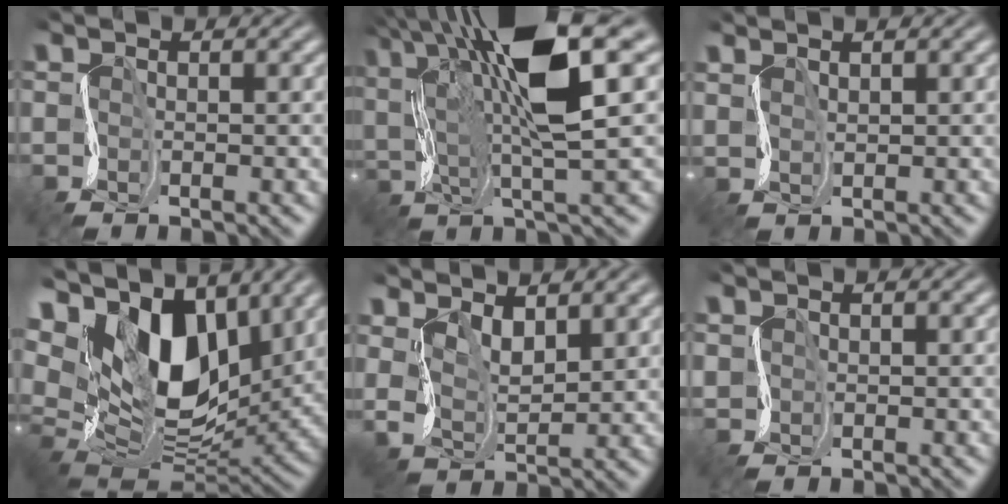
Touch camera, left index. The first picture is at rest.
{"total": 11.8, "force": [5.0, 2.7, 10.3], "torque": [-0.174, 0.023, 0.087]}
{"total": 1.8, "force": [1.8, 0.1, -0.2], "torque": [0.005, 0.003, 0.039]}
{"total": 15.0, "force": [7.8, 8.2, 9.8], "torque": [-0.185, 0.026, 0.131]}
{"total": 3.8, "force": [2.8, 1.4, 2.2], "torque": [-0.053, -0.003, 0.058]}
{"total": 0.6, "force": [0.2, 0.6, -0.2], "torque": [0.004, -0.002, 0.004]}